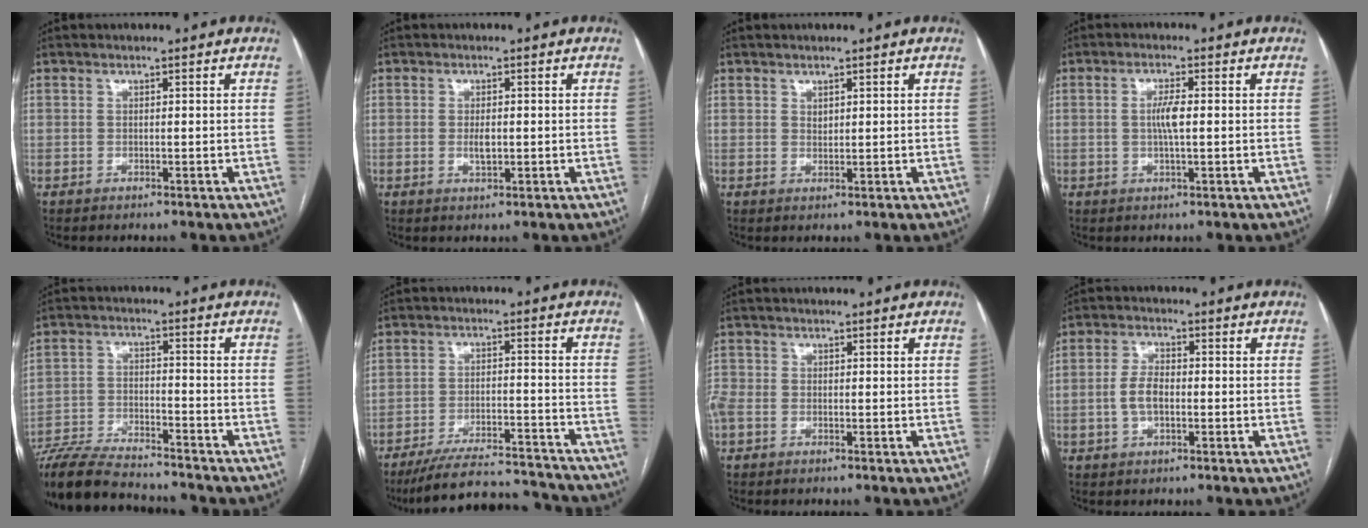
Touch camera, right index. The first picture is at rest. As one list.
[{"total": 1.9, "force": [-0.1, 0.7, 1.7], "torque": [-0.036, 0.000, 0.004]}, {"total": 0.9, "force": [0.6, 0.6, 0.5], "torque": [-0.005, -0.002, 0.012]}, {"total": 3.3, "force": [0.1, 0.3, 3.3], "torque": [-0.068, -0.003, 0.002]}, {"total": 14.9, "force": [-13.5, 1.9, 5.9], "torque": [-0.108, -0.012, -0.224]}, {"total": 16.4, "force": [-15.5, 2.3, 5.0], "torque": [-0.093, 0.002, -0.226]}, {"total": 3.5, "force": [-1.1, 2.7, 2.0], "torque": [-0.070, 0.007, -0.019]}, {"total": 4.1, "force": [-0.7, 2.1, 3.5], "torque": [-0.079, 0.010, -0.011]}]